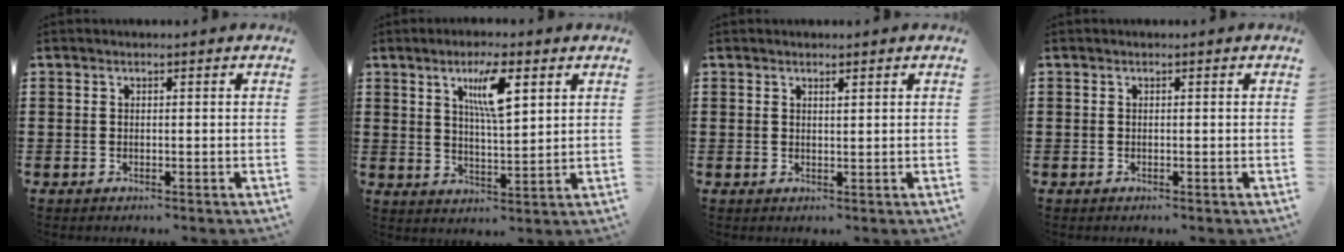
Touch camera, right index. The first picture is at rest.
{"total": 7.2, "force": [3.3, 1.7, 6.2], "torque": [-0.114, 0.004, 0.051]}
{"total": 0.9, "force": [0.8, 0.1, 0.3], "torque": [-0.007, 0.000, 0.016]}
{"total": 0.0}